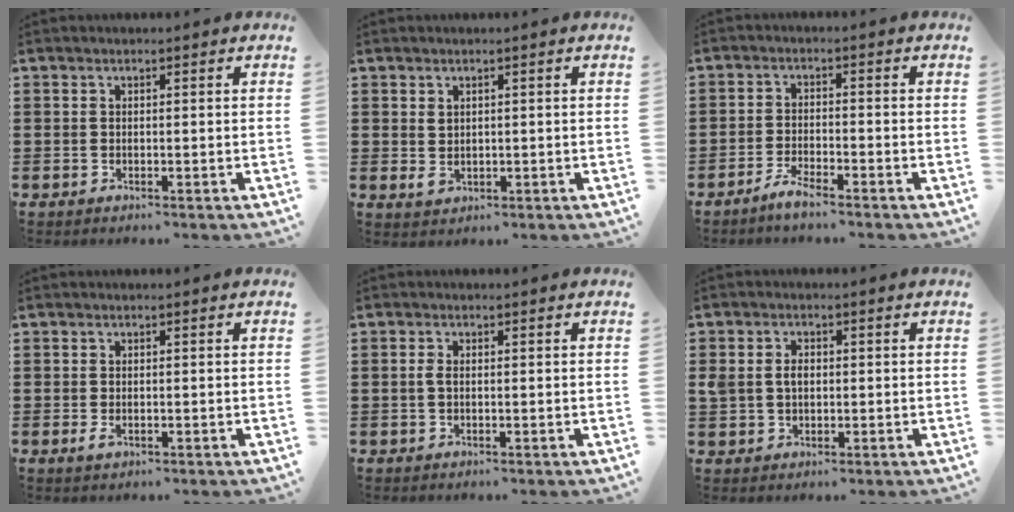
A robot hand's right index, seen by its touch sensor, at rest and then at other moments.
{"total": 1.7, "force": [0.5, 1.1, 1.2], "torque": [-0.026, -0.001, 0.011]}
{"total": 2.8, "force": [-2.5, 0.1, 1.1], "torque": [-0.028, 0.002, -0.050]}
{"total": 1.0, "force": [-0.2, 0.5, 0.9], "torque": [-0.016, -0.001, -0.004]}
{"total": 1.3, "force": [-0.1, 0.5, 1.2], "torque": [-0.032, -0.003, -0.005]}
{"total": 2.9, "force": [0.2, 2.1, 1.9], "torque": [-0.049, 0.008, 0.000]}